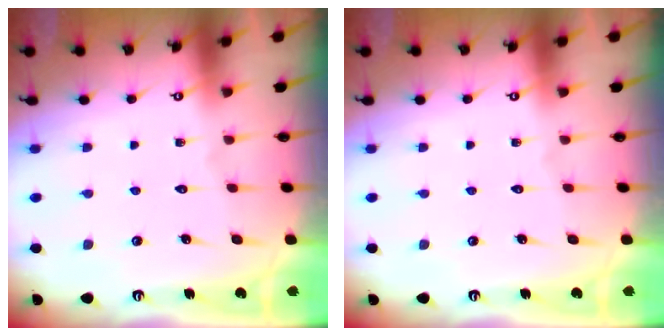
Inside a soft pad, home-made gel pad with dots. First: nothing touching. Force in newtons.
{"total": 0.0}